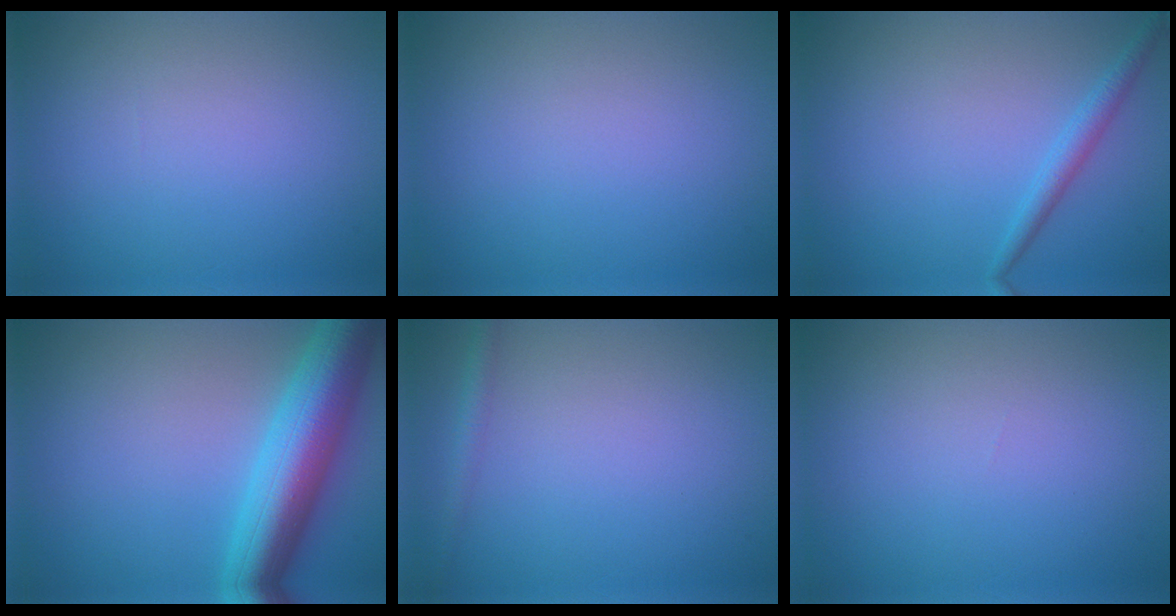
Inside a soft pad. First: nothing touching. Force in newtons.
{"total": 0.0}
{"total": 1.8, "press": 1.8, "slide": 0.1}
{"total": 9.0, "press": 9.0, "slide": 0.2}
{"total": 1.3, "press": 1.3, "slide": 0.0}
{"total": 0.0}